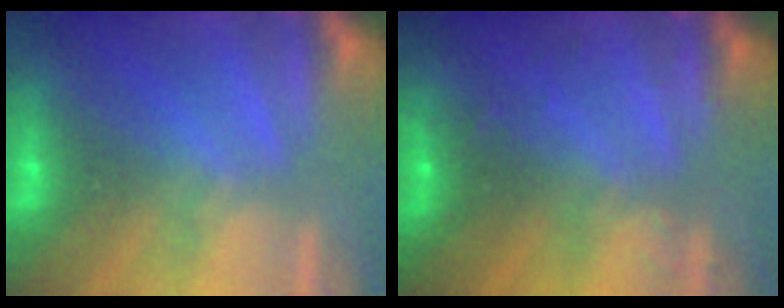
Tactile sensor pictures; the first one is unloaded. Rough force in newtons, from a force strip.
{"total": 2.9}